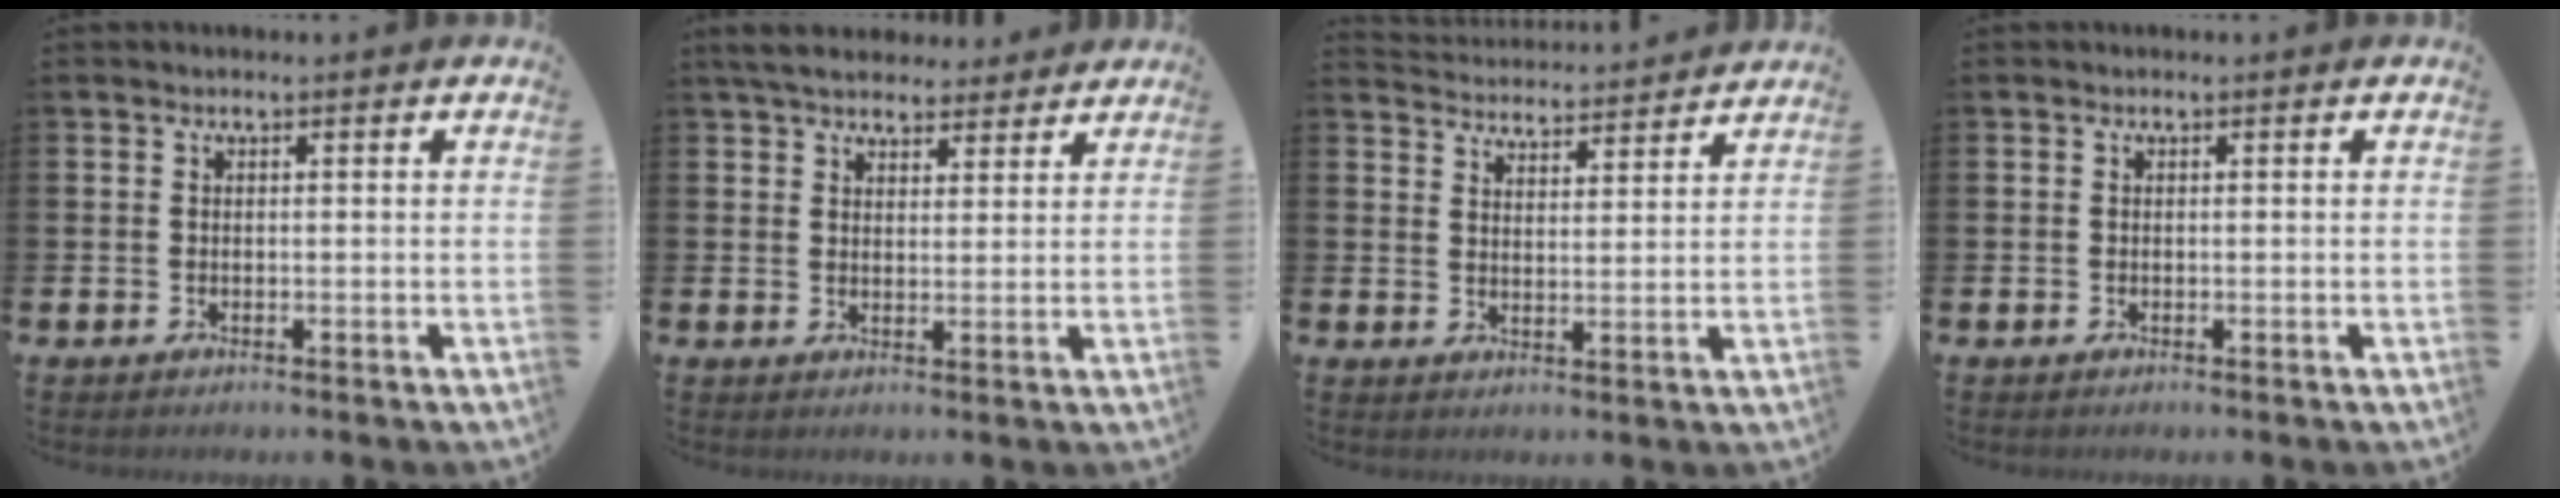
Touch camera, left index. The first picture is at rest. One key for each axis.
{"total": 5.2, "fx": 4.9, "fy": 1.6, "fz": 1.0, "tx": -0.033, "ty": -0.016, "tz": 0.089}
{"total": 4.4, "fx": 4.4, "fy": 0.2, "fz": -0.4, "tx": -0.005, "ty": -0.037, "tz": 0.076}
{"total": 0.0}